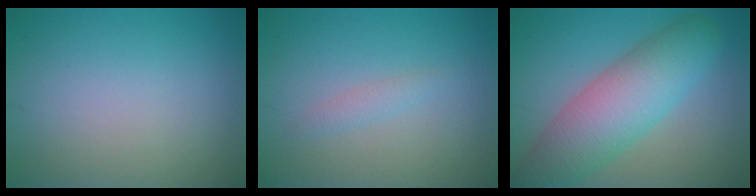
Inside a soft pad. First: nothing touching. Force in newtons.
{"total": 1.0, "press": 1.0, "slide": 0.0}
{"total": 8.0, "press": 8.0, "slide": 0.2}